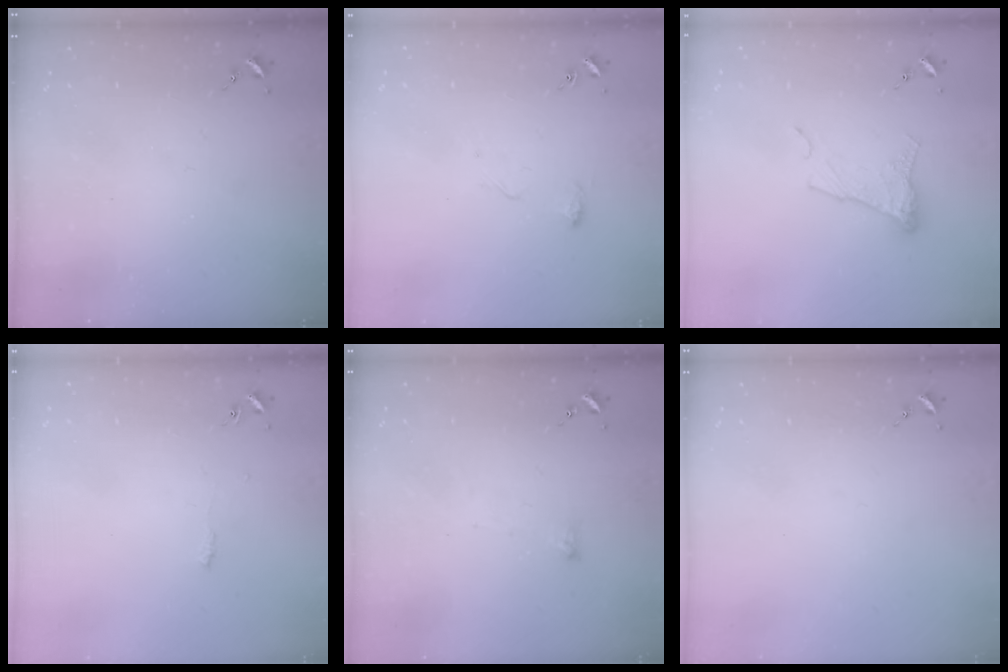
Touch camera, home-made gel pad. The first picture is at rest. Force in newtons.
{"total": 6.8, "press": 6.8, "slide": 0.7}
{"total": 10.4, "press": 10.4, "slide": 0.6}
{"total": 4.0, "press": 3.9, "slide": 0.6}
{"total": 3.3, "press": 3.3, "slide": 0.3}
{"total": 0.0}